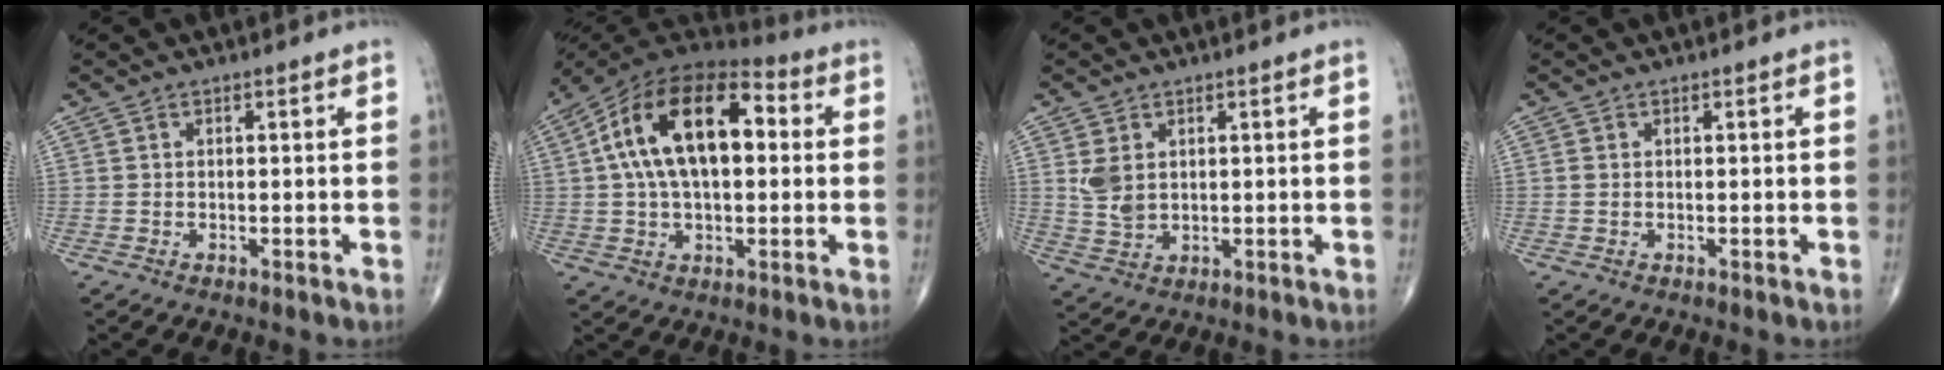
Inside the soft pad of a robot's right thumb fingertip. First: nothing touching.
{"total": 20.5, "force": [3.3, 11.1, 17.0], "torque": [-0.284, 0.031, 0.044]}
{"total": 4.7, "force": [1.3, 3.2, 3.1], "torque": [-0.053, -0.005, 0.037]}
{"total": 0.6, "force": [0.1, 0.4, 0.5], "torque": [-0.013, 0.002, 0.003]}